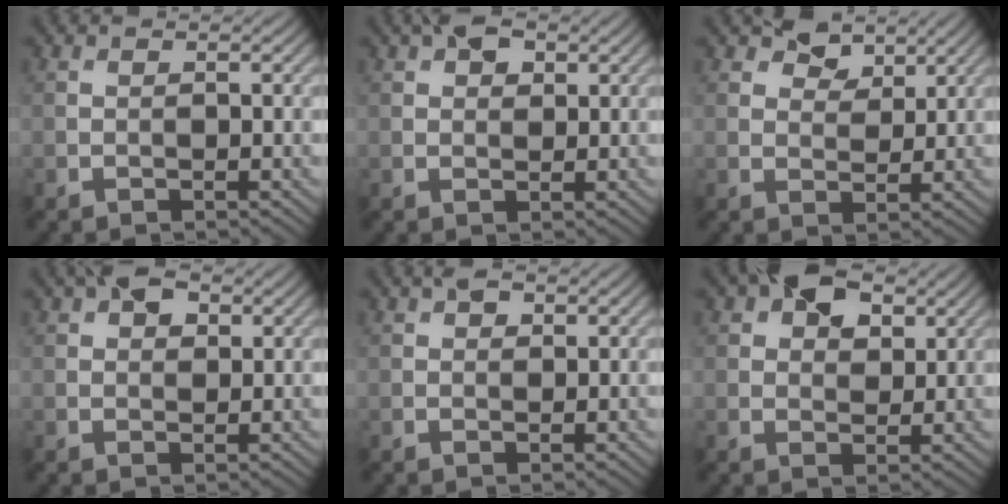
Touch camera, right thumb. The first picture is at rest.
{"total": 3.1, "force": [1.6, 1.9, 1.9], "torque": [-0.031, 0.005, 0.024]}
{"total": 4.3, "force": [2.9, 2.5, 1.9], "torque": [-0.034, 0.000, 0.050]}
{"total": 3.5, "force": [1.8, 2.1, 2.2], "torque": [-0.037, 0.007, 0.026]}
{"total": 1.6, "force": [0.9, 1.0, 0.9], "torque": [-0.014, 0.004, 0.014]}
{"total": 6.5, "force": [3.3, 3.9, 3.9], "torque": [-0.062, 0.006, 0.052]}